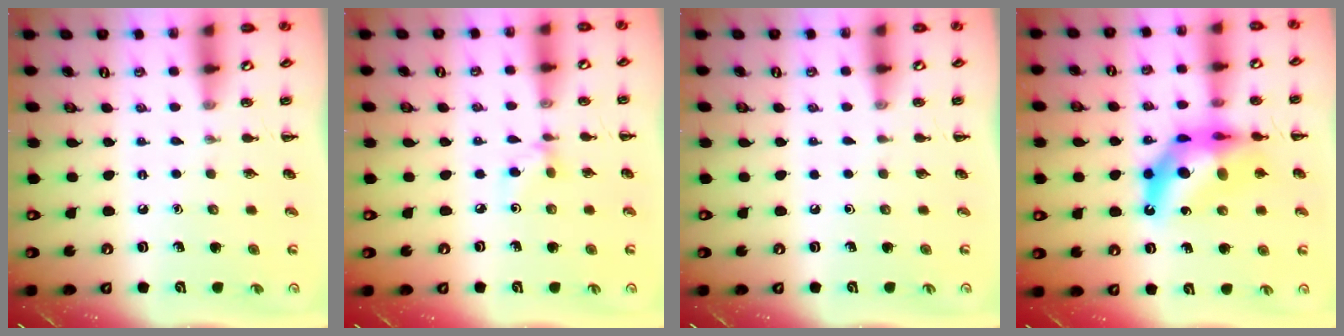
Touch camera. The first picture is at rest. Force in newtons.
{"total": 3.4, "press": 3.2, "slide": 1.1}
{"total": 0.0}
{"total": 14.2, "press": 13.6, "slide": 3.9}